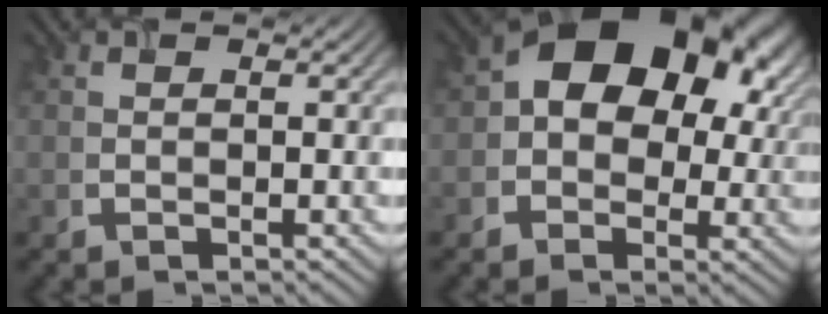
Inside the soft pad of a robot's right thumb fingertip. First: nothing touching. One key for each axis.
{"total": 13.4, "fx": 2.5, "fy": 9.8, "fz": 8.7, "tx": -0.116, "ty": 0.001, "tz": 0.038}